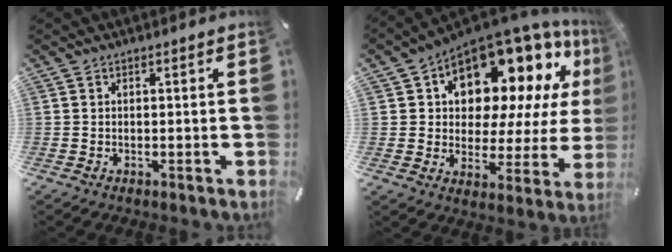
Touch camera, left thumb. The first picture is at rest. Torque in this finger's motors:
{"motor_torque": [2.51, 2.50, 1.90, -0.87, 0.21]}